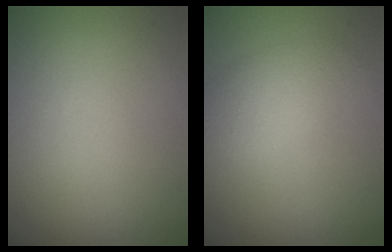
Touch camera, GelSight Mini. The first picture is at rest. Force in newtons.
{"total": 2.5, "press": 2.5, "slide": 0.0}